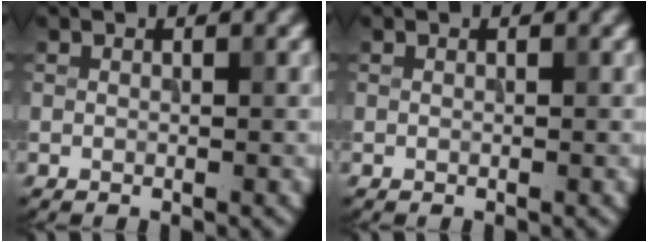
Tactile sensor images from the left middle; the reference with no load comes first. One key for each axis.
{"total": 0.0}